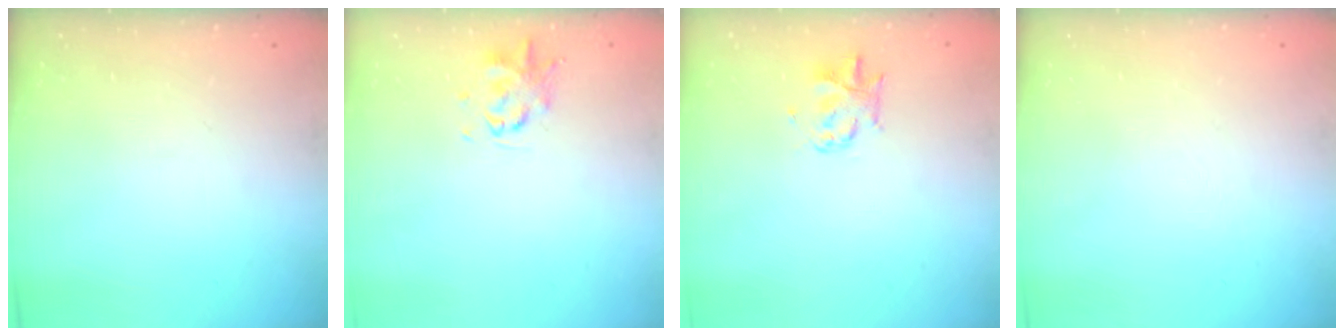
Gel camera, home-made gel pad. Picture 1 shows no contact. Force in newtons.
{"total": 1.9, "press": 1.9, "slide": 0.4}
{"total": 3.0, "press": 2.9, "slide": 0.4}
{"total": 0.0}